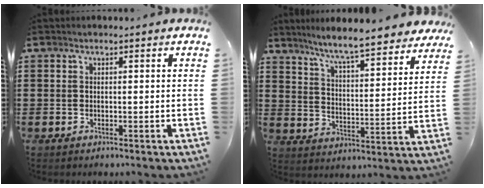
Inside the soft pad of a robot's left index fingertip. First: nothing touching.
{"total": 7.2, "force": [6.5, -0.4, 2.9], "torque": [-0.082, -0.046, 0.108]}